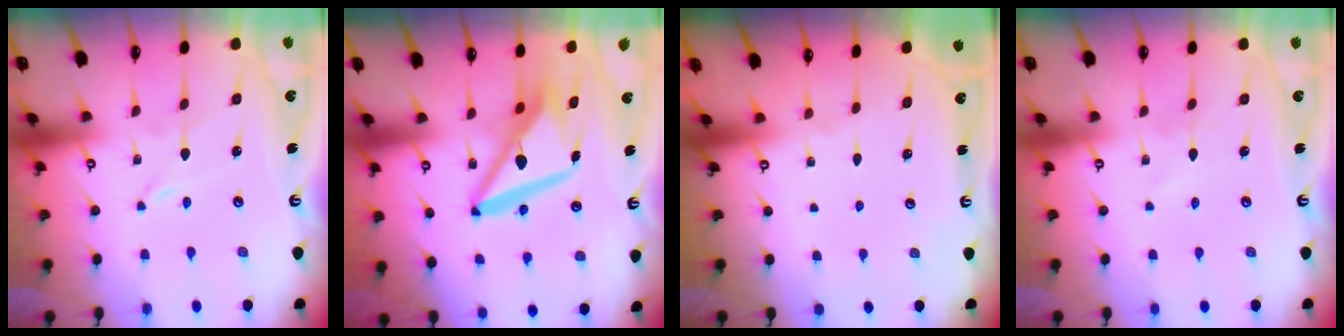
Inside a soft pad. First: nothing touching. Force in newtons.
{"total": 12.5, "press": 12.5, "slide": 1.2}
{"total": 0.0}
{"total": 1.4, "press": 1.4, "slide": 0.1}